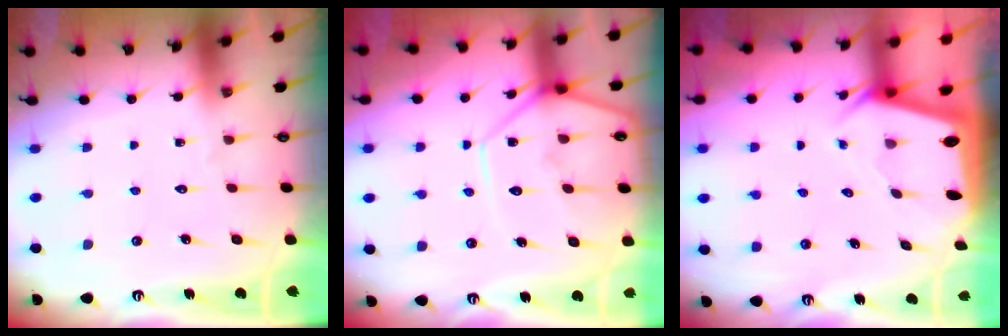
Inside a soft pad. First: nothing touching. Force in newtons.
{"total": 11.6, "press": 11.6, "slide": 1.1}
{"total": 1.9, "press": 1.9, "slide": 0.1}